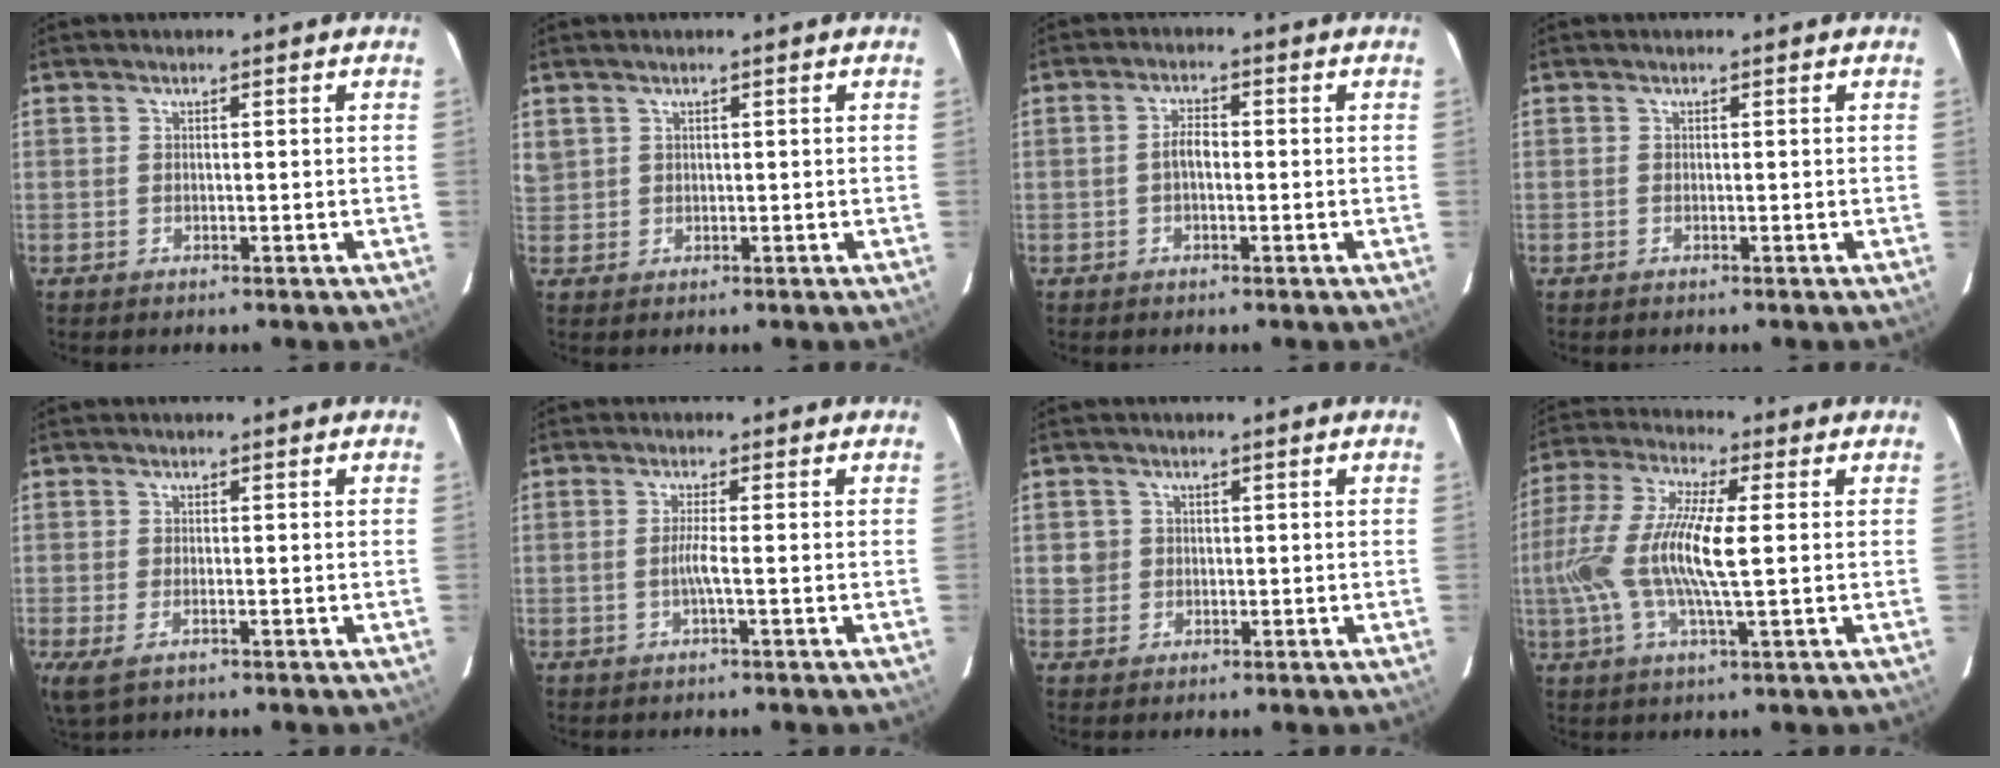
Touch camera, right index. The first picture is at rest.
{"total": 2.7, "force": [1.2, 2.4, 0.3], "torque": [0.003, 0.005, 0.028]}
{"total": 2.6, "force": [-0.5, 1.4, 2.2], "torque": [-0.043, 0.005, -0.007]}
{"total": 0.0}
{"total": 4.6, "force": [-2.3, 1.9, 3.5], "torque": [-0.073, -0.018, -0.035]}
{"total": 2.2, "force": [-0.7, -0.5, 2.1], "torque": [-0.038, -0.006, -0.015]}
{"total": 2.7, "force": [0.1, 2.7, 0.2], "torque": [0.002, 0.004, 0.001]}
{"total": 14.7, "force": [-0.4, 2.6, 14.5], "torque": [-0.280, 0.001, -0.015]}